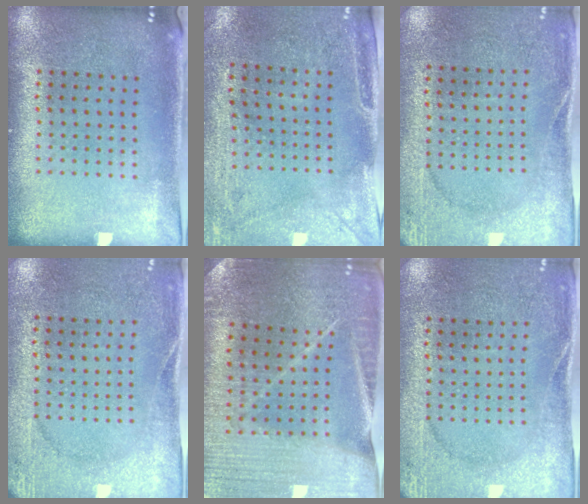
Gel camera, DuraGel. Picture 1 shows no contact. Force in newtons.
{"total": 3.0, "press": 2.4, "slide": 1.8}
{"total": 2.6, "press": 2.4, "slide": 0.9}
{"total": 2.7, "press": 2.3, "slide": 1.3}
{"total": 2.6, "press": 2.6, "slide": 0.4}
{"total": 2.6, "press": 2.4, "slide": 0.9}